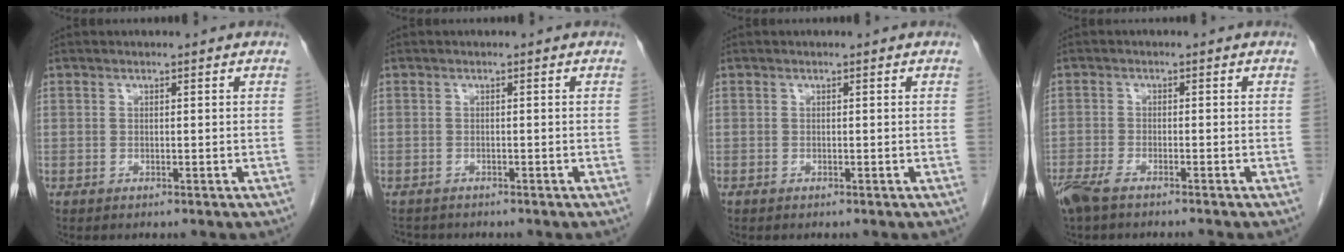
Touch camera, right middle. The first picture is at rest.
{"total": 2.8, "force": [-2.5, 1.1, 0.6], "torque": [-0.010, -0.005, -0.036]}
{"total": 0.0}
{"total": 5.4, "force": [-4.4, 0.7, 3.0], "torque": [-0.054, -0.011, -0.078]}